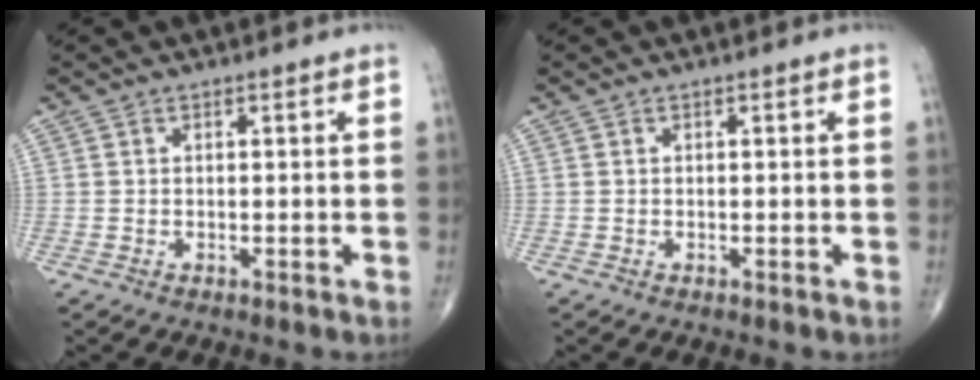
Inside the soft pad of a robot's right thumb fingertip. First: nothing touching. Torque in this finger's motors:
{"motor_torque": [-0.35, 0.07, -0.05, 0.05, 0.00]}